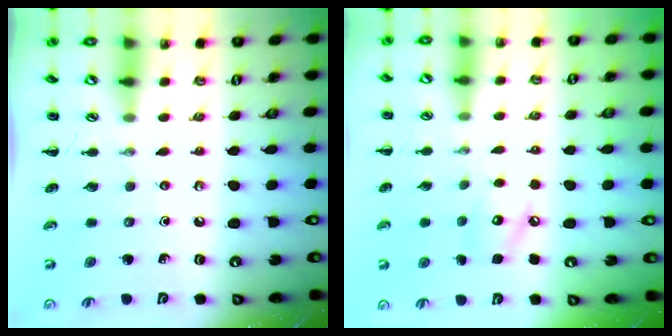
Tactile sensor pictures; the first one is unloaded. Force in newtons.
{"total": 7.2, "press": 7.2, "slide": 0.6}